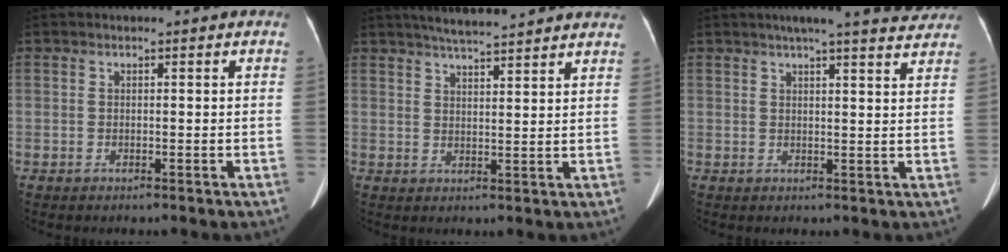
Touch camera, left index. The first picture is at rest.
{"total": 10.7, "force": [9.5, 0.7, 4.7], "torque": [-0.074, 0.023, 0.124]}
{"total": 11.2, "force": [9.8, 0.9, 5.4], "torque": [-0.069, 0.005, 0.105]}